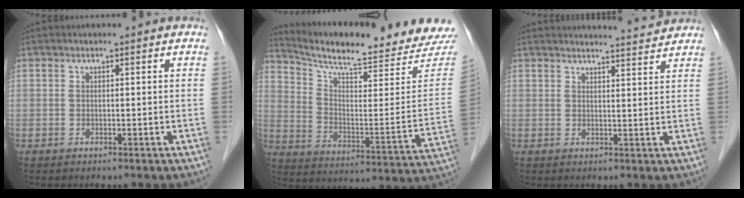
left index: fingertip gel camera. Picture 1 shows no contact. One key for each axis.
{"total": 22.4, "fx": 21.3, "fy": 1.5, "fz": 6.6, "tx": -0.115, "ty": -0.083, "tz": 0.289}
{"total": 5.9, "fx": 5.8, "fy": -0.4, "fz": 0.8, "tx": -0.019, "ty": 0.002, "tz": 0.069}